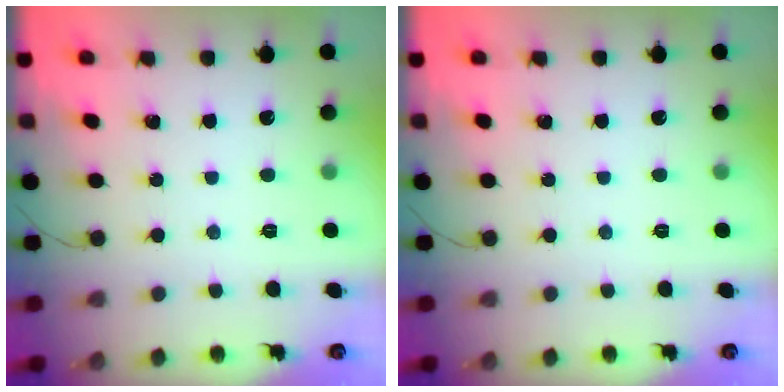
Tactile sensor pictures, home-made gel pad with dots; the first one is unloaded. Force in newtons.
{"total": 0.0}